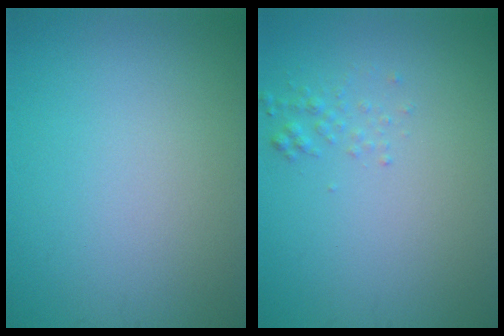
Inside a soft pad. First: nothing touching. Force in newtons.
{"total": 1.0, "press": 1.0, "slide": 0.0}